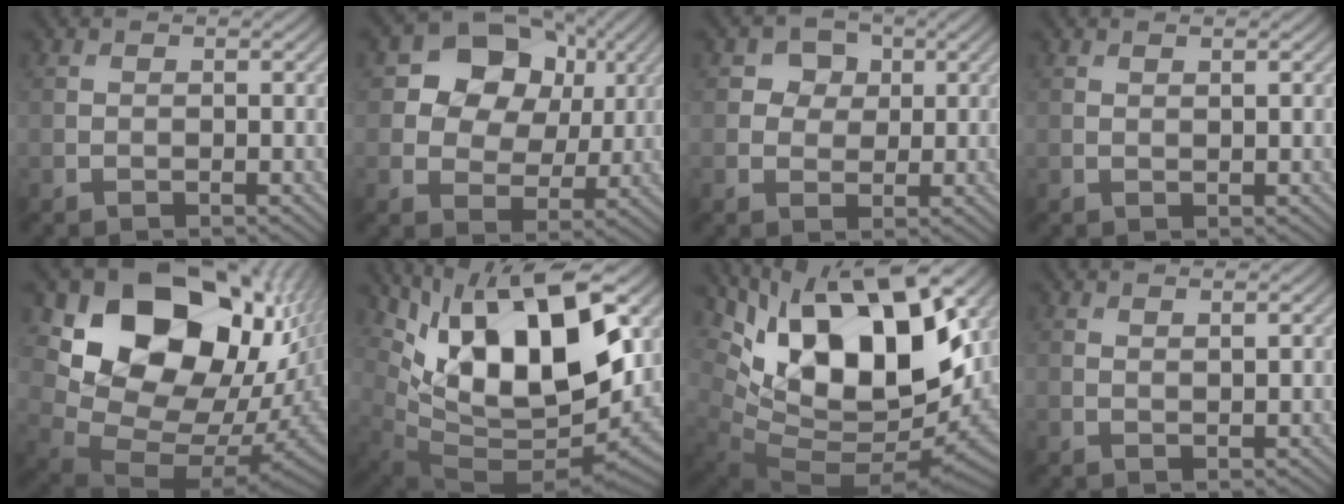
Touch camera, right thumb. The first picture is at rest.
{"total": 11.2, "force": [3.7, 8.9, 5.8], "torque": [-0.113, 0.022, 0.048]}
{"total": 3.6, "force": [1.2, 3.1, 1.4], "torque": [-0.028, -0.005, 0.016]}
{"total": 0.6, "force": [0.5, 0.0, 0.4], "torque": [-0.006, 0.002, 0.009]}
{"total": 19.7, "force": [6.2, 13.6, 12.8], "torque": [-0.232, -0.016, 0.137]}
{"total": 17.6, "force": [7.1, 7.8, 14.1], "torque": [-0.261, 0.012, 0.137]}
{"total": 17.6, "force": [5.8, 9.0, 14.0], "torque": [-0.259, 0.000, 0.109]}
{"total": 1.0, "force": [0.7, 0.0, 0.6], "torque": [-0.013, 0.001, 0.013]}